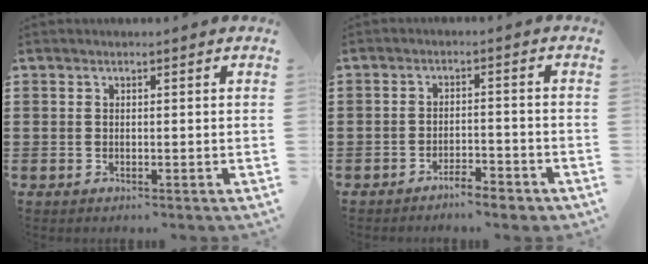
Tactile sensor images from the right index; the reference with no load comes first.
{"total": 3.1, "force": [-3.0, 0.2, 0.8], "torque": [-0.017, 0.001, -0.061]}